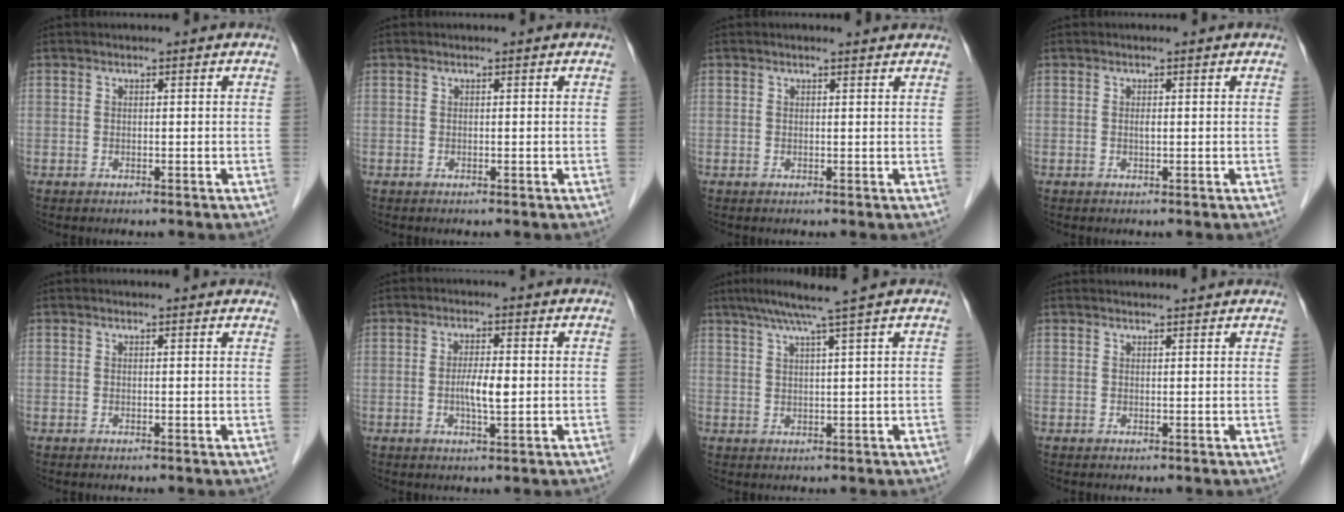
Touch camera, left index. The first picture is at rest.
{"total": 0.0}
{"total": 1.2, "force": [1.2, 0.0, 0.2], "torque": [-0.012, 0.000, 0.013]}
{"total": 0.6, "force": [0.1, 0.1, 0.6], "torque": [-0.011, 0.000, 0.001]}
{"total": 3.6, "force": [3.5, 0.4, 0.9], "torque": [-0.015, 0.007, 0.027]}
{"total": 3.8, "force": [-0.3, 0.7, 3.7], "torque": [-0.072, -0.002, -0.005]}
{"total": 5.9, "force": [4.3, -1.7, 3.6], "torque": [-0.058, 0.011, 0.074]}
{"total": 4.6, "force": [4.5, -0.1, 1.2], "torque": [-0.014, 0.021, 0.049]}